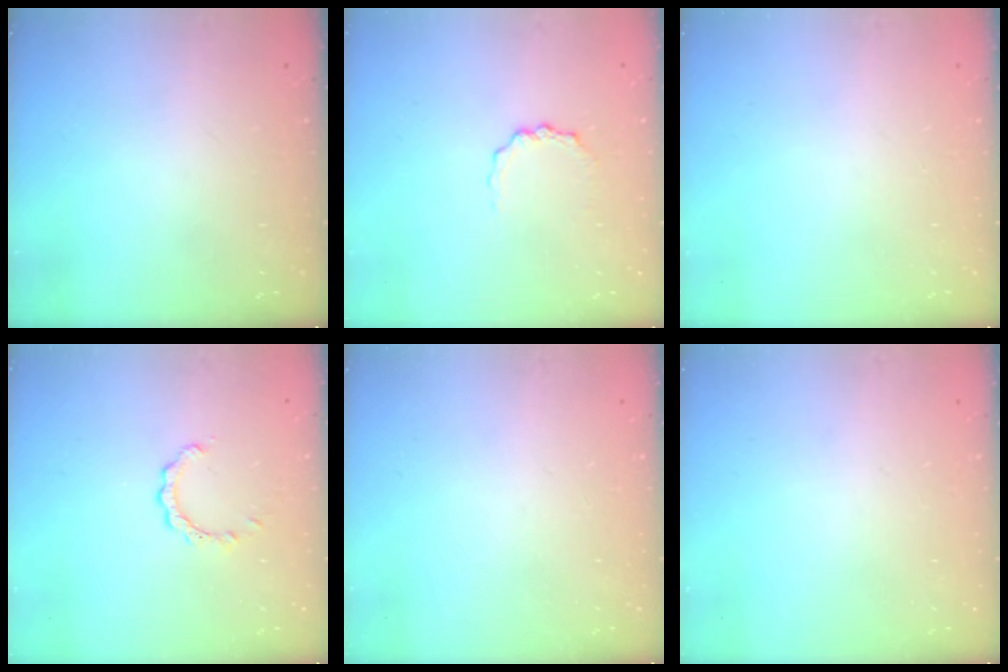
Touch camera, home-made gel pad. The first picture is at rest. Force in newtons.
{"total": 2.4, "press": 2.4, "slide": 0.3}
{"total": 0.0}
{"total": 3.0, "press": 3.0, "slide": 0.1}
{"total": 0.0}
{"total": 0.0}